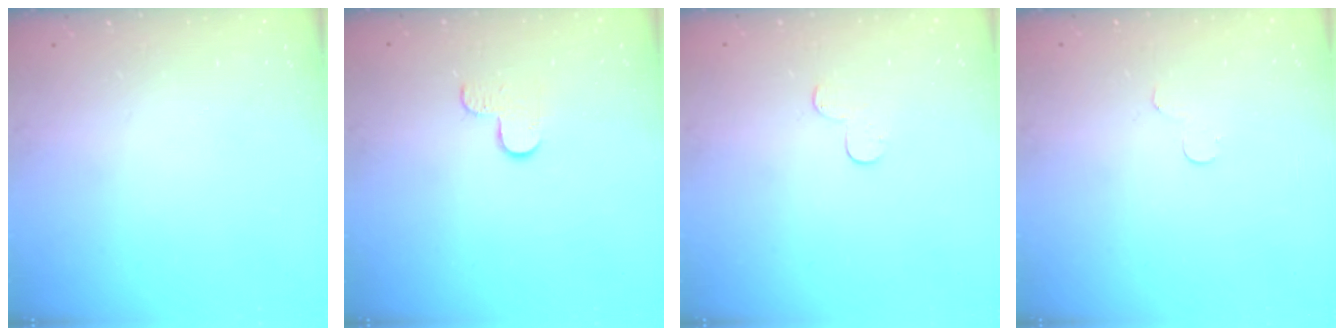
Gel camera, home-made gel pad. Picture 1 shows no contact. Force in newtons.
{"total": 3.8, "press": 3.8, "slide": 0.4}
{"total": 4.5, "press": 4.5, "slide": 0.2}
{"total": 3.1, "press": 3.1, "slide": 0.3}